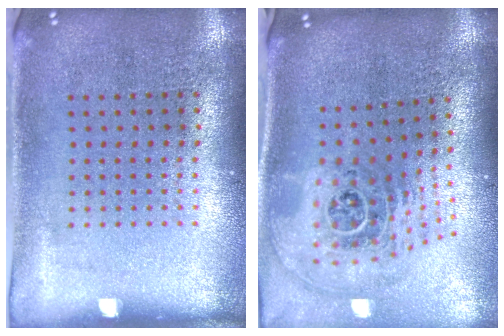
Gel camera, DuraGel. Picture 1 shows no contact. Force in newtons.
{"total": 2.8, "press": 1.8, "slide": 2.1}